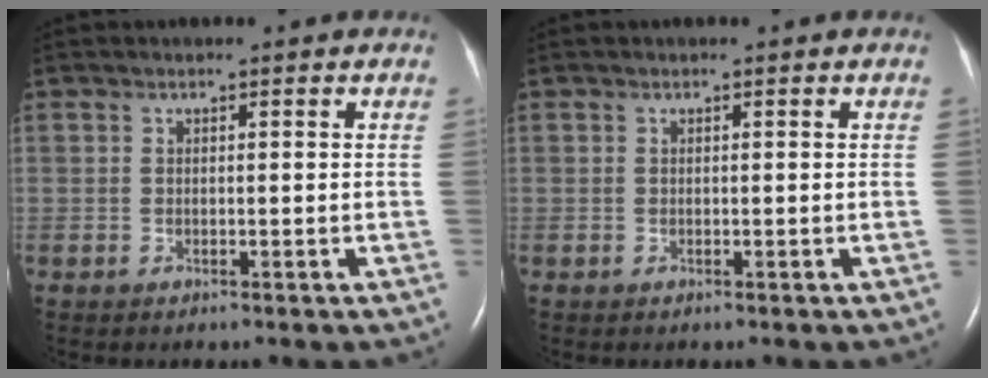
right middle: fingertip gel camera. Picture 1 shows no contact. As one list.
[{"total": 0.0}]